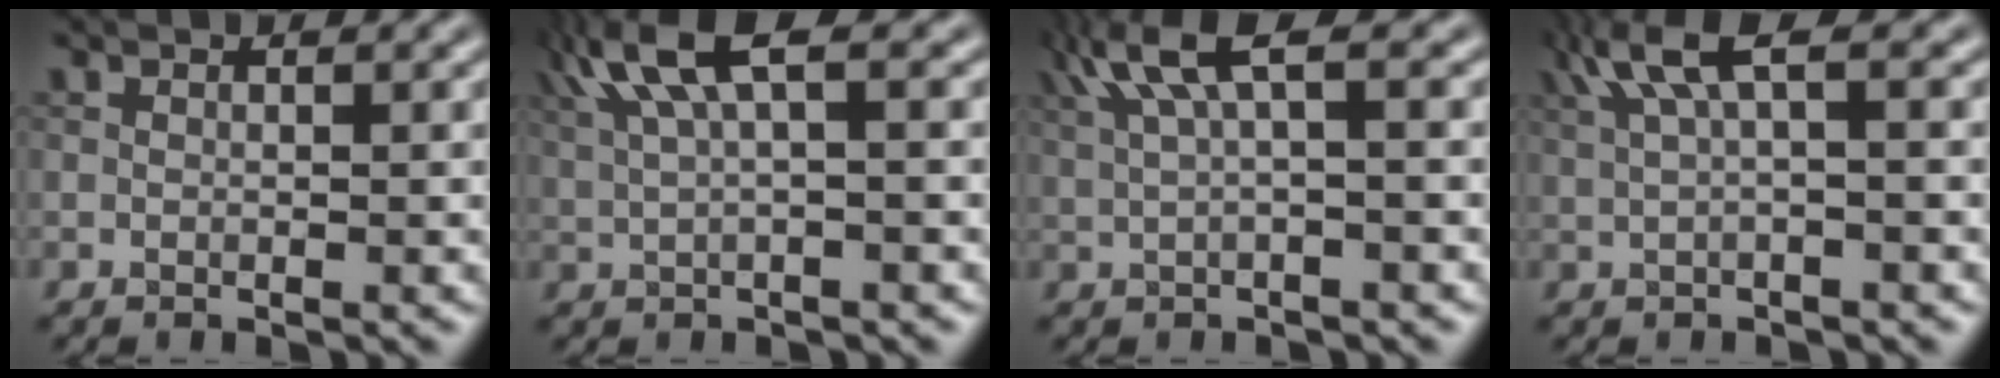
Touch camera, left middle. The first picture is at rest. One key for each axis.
{"total": 5.4, "fx": 2.4, "fy": 1.4, "fz": 4.6, "tx": -0.099, "ty": 0.017, "tz": 0.051}
{"total": 4.3, "fx": 1.9, "fy": 0.9, "fz": 3.8, "tx": -0.077, "ty": 0.014, "tz": 0.038}
{"total": 3.9, "fx": 1.7, "fy": 0.8, "fz": 3.5, "tx": -0.070, "ty": 0.012, "tz": 0.033}